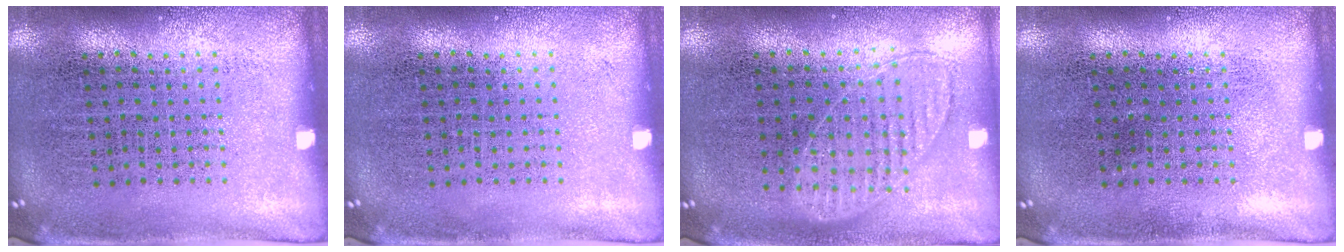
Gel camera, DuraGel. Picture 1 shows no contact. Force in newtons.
{"total": 0.0}
{"total": 0.9, "press": 0.9, "slide": 0.2}
{"total": 0.0}